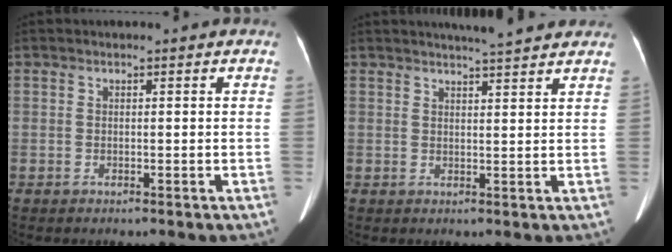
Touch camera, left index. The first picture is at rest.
{"total": 6.5, "force": [5.9, 0.1, 2.7], "torque": [-0.045, 0.011, 0.074]}